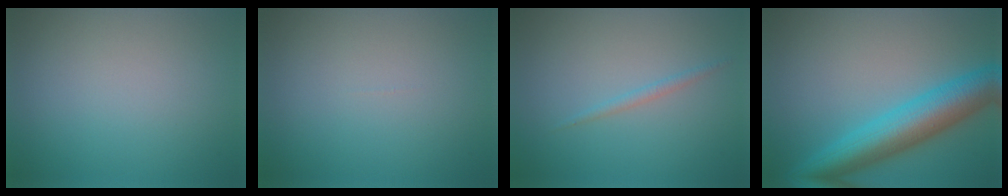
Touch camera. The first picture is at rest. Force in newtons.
{"total": 0.0}
{"total": 0.9, "press": 0.9, "slide": 0.1}
{"total": 7.8, "press": 7.8, "slide": 0.2}